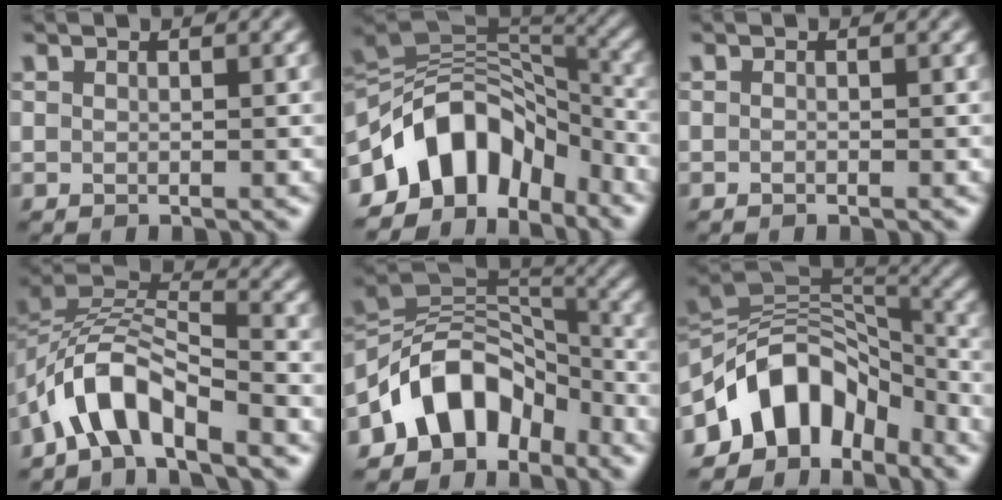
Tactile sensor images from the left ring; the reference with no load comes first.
{"total": 11.3, "force": [-6.1, 6.8, 6.8], "torque": [-0.106, 0.025, -0.122]}
{"total": 0.0}
{"total": 6.2, "force": [-4.3, 2.3, 3.9], "torque": [-0.065, 0.009, -0.087]}
{"total": 8.7, "force": [-5.2, 5.4, 4.3], "torque": [-0.046, 0.014, -0.107]}
{"total": 10.3, "force": [-5.8, 6.1, 5.9], "torque": [-0.085, 0.020, -0.119]}